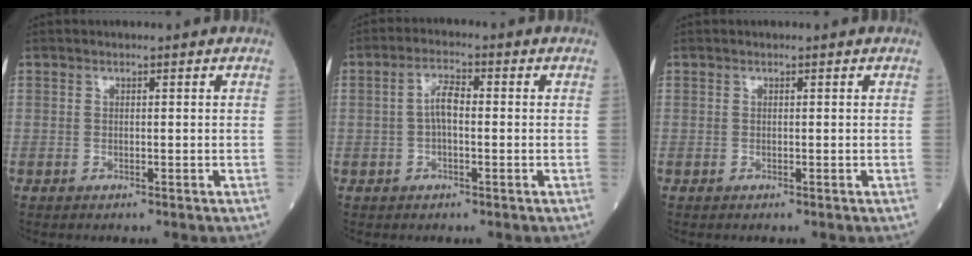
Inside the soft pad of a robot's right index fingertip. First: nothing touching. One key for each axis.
{"total": 3.7, "fx": -0.2, "fy": 1.3, "fz": 3.4, "tx": -0.069, "ty": 0.013, "tz": -0.005}
{"total": 0.0}